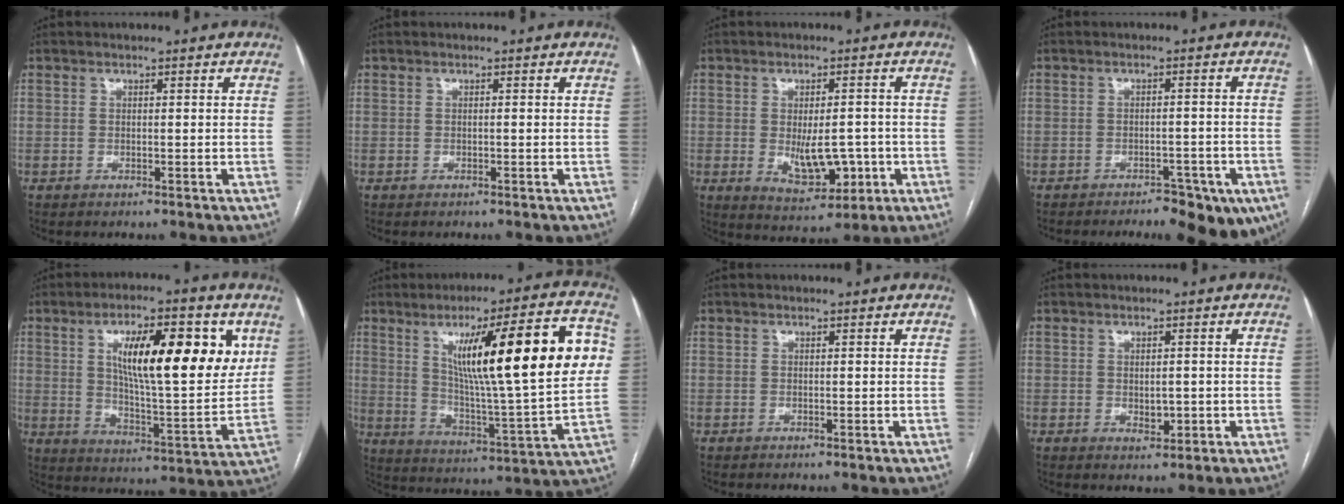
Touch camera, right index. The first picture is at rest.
{"total": 0.0}
{"total": 8.1, "force": [-1.6, 3.7, 7.1], "torque": [-0.114, -0.006, -0.011]}
{"total": 9.9, "force": [-6.8, 3.4, 6.4], "torque": [-0.066, 0.009, -0.093]}
{"total": 18.9, "force": [6.4, 4.6, 17.1], "torque": [-0.260, 0.004, 0.102]}
{"total": 23.8, "force": [6.4, 2.2, 22.8], "torque": [-0.338, 0.009, 0.091]}
{"total": 0.0}
{"total": 2.5, "force": [-0.4, 1.4, 2.0], "torque": [-0.031, -0.003, 0.001]}